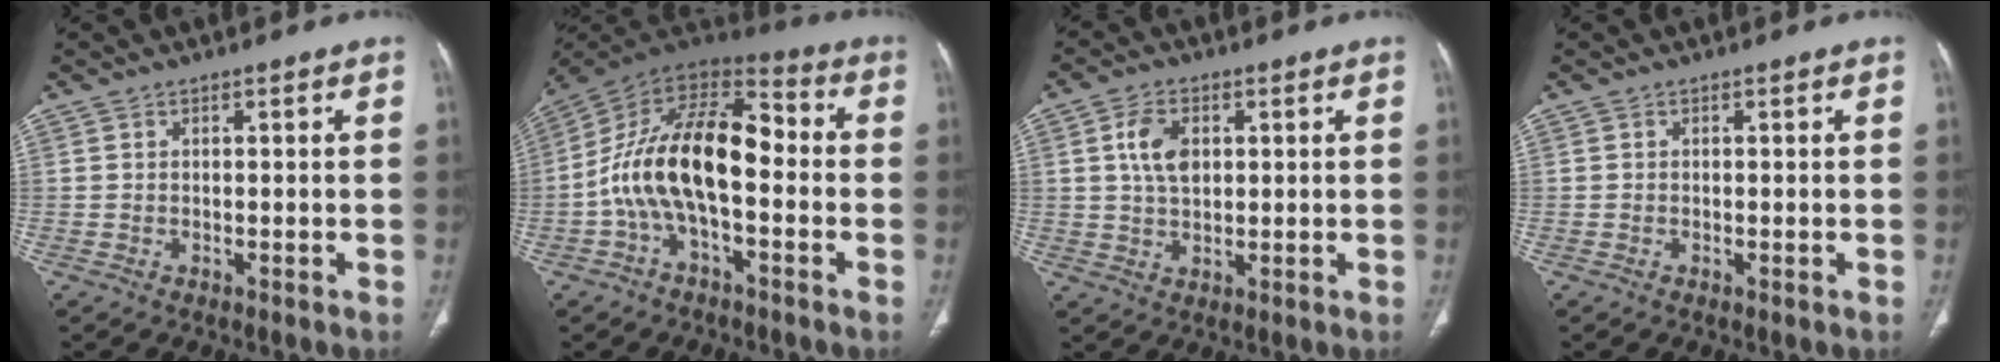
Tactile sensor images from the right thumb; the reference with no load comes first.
{"total": 18.5, "force": [-2.5, 9.3, 15.8], "torque": [-0.272, 0.054, -0.053]}
{"total": 6.6, "force": [1.6, 4.2, 4.9], "torque": [-0.086, -0.002, 0.030]}
{"total": 0.0}